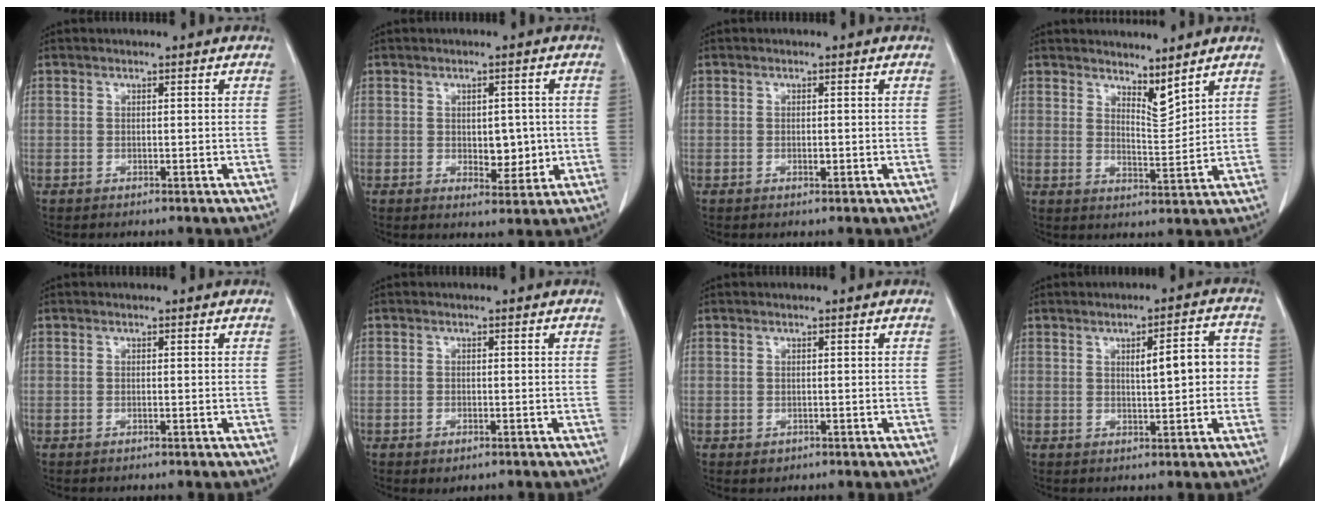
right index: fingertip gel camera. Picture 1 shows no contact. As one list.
[{"total": 5.0, "force": [-0.2, 2.7, 4.1], "torque": [-0.050, -0.005, 0.005]}, {"total": 1.0, "force": [-0.2, 0.4, 0.9], "torque": [-0.018, -0.001, -0.002]}, {"total": 4.4, "force": [3.9, 0.7, 1.9], "torque": [-0.031, -0.017, 0.073]}, {"total": 0.0}, {"total": 1.6, "force": [-0.8, 0.9, 1.1], "torque": [-0.016, 0.001, -0.003]}, {"total": 0.9, "force": [-0.3, 0.8, 0.3], "torque": [-0.004, 0.002, 0.001]}, {"total": 6.7, "force": [0.5, 1.8, 6.5], "torque": [-0.091, 0.021, 0.012]}]